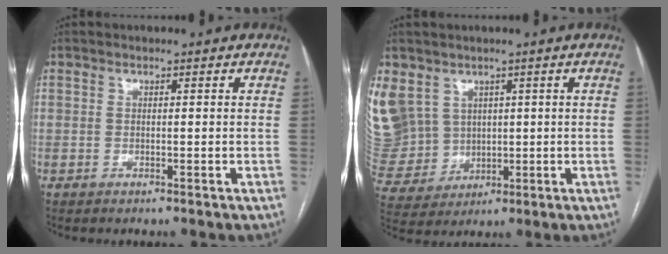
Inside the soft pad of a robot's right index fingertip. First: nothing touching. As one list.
[{"total": 18.8, "force": [5.4, 16.6, 6.8], "torque": [-0.237, 0.054, 0.132]}]